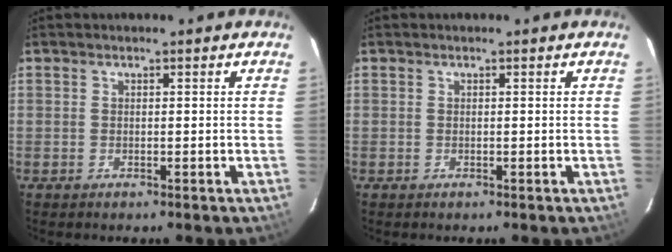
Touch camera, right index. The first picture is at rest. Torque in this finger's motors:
{"motor_torque": [0.00, 0.00, 0.00, 0.00]}